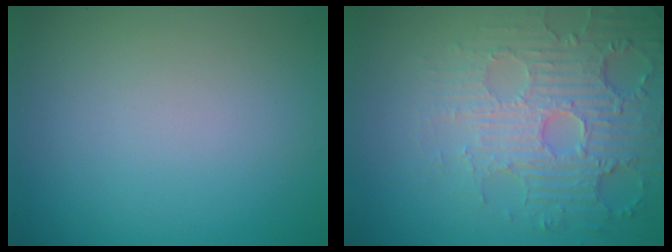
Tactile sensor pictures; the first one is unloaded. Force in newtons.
{"total": 4.5, "press": 4.4, "slide": 0.6}